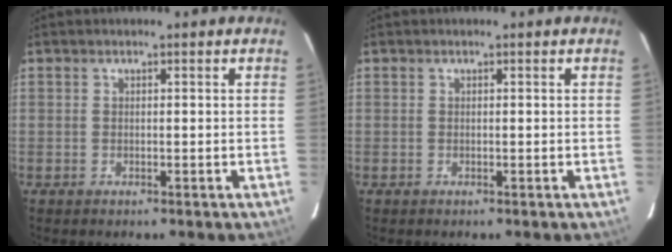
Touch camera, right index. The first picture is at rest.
{"total": 0.0}